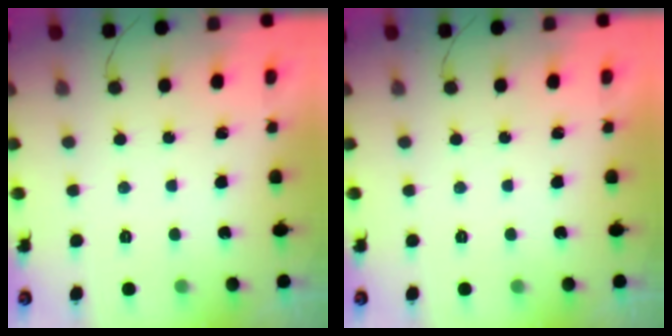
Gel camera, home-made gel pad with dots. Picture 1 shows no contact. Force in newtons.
{"total": 0.0}